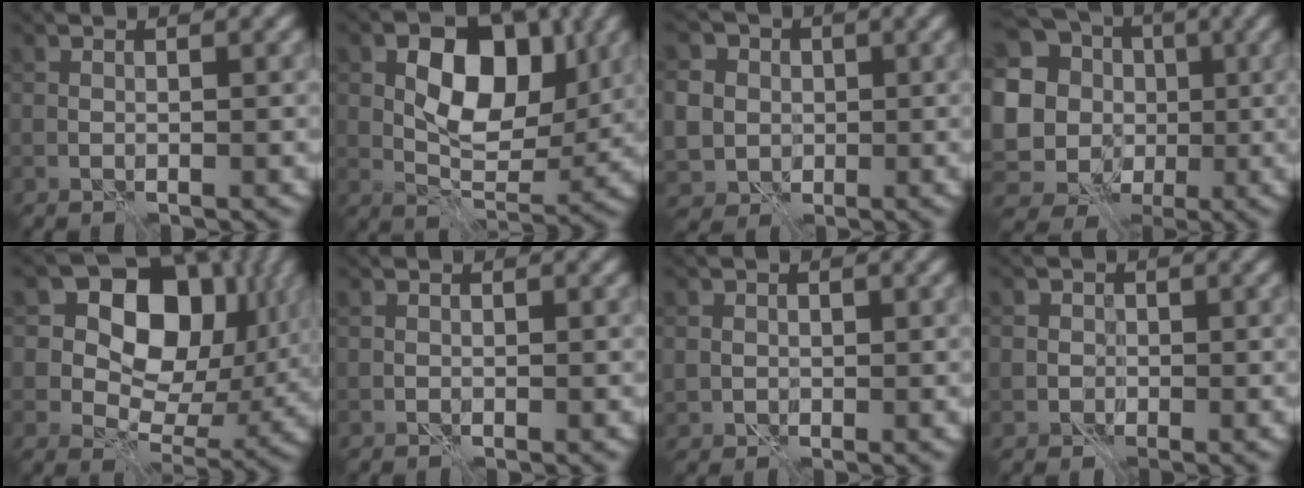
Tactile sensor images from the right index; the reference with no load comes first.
{"total": 8.0, "force": [1.7, 4.8, 6.1], "torque": [-0.085, -0.003, 0.024]}
{"total": 9.4, "force": [1.9, 8.6, 3.3], "torque": [-0.086, 0.018, 0.020]}
{"total": 20.2, "force": [1.8, 18.8, 7.1], "torque": [-0.178, 0.012, -0.012]}
{"total": 13.7, "force": [4.7, 9.4, 8.8], "torque": [-0.128, 0.014, 0.074]}
{"total": 0.0}
{"total": 1.9, "force": [0.3, 1.8, 0.4], "torque": [-0.002, 0.001, 0.007]}
{"total": 1.9, "force": [0.0, 1.8, 0.4], "torque": [0.016, 0.009, -0.013]}